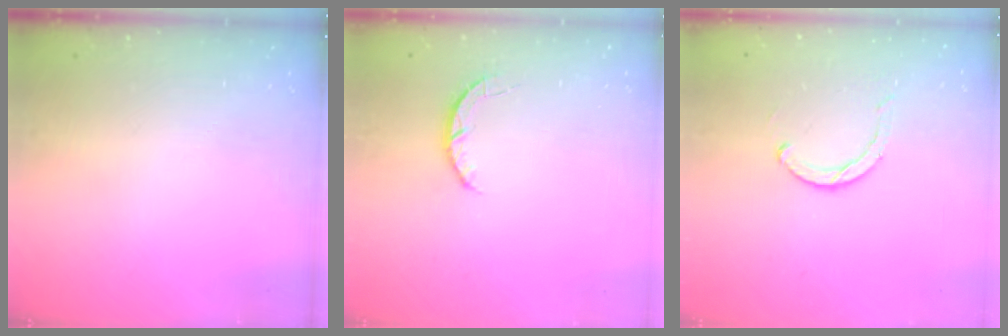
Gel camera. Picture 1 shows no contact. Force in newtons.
{"total": 3.3, "press": 3.3, "slide": 0.5}
{"total": 3.0, "press": 2.9, "slide": 0.5}